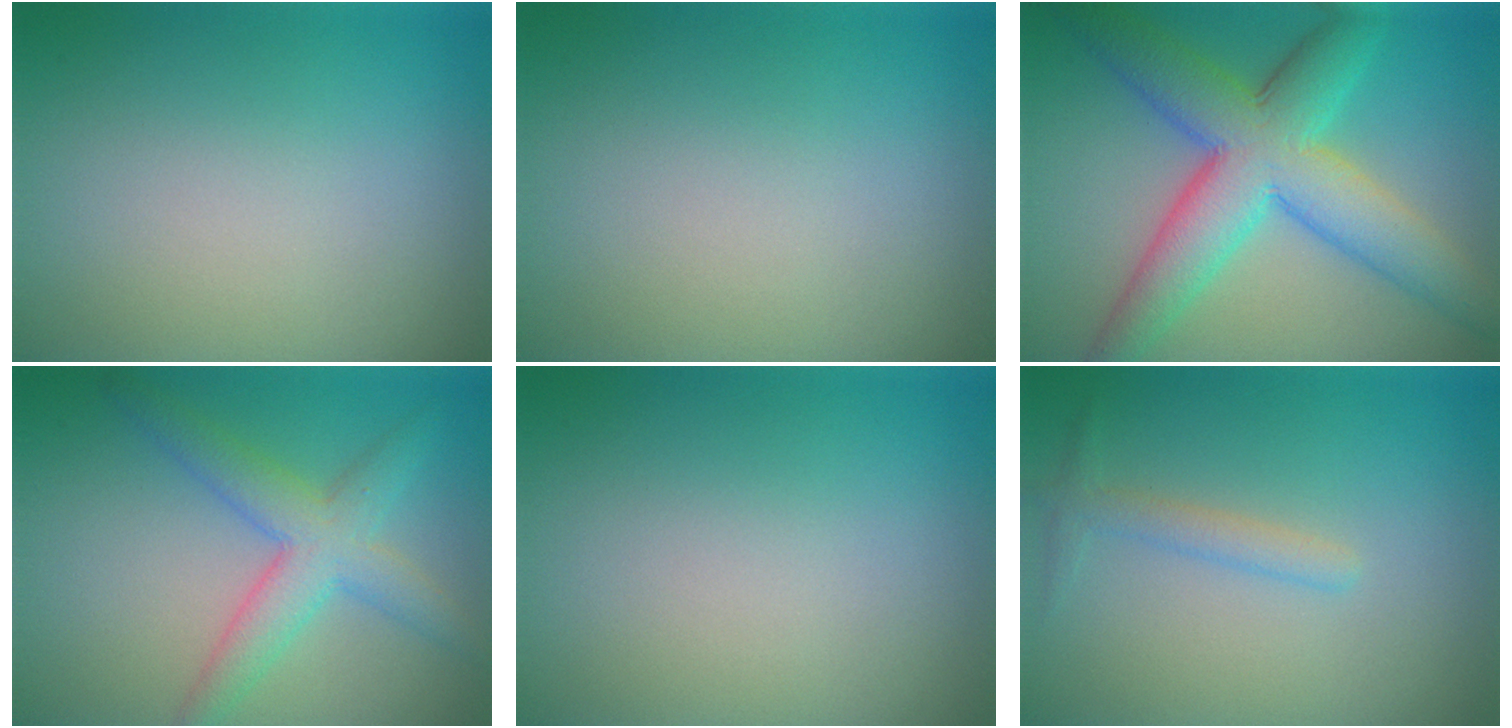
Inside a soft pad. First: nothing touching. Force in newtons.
{"total": 0.0}
{"total": 9.4, "press": 9.4, "slide": 0.2}
{"total": 4.6, "press": 4.6, "slide": 0.2}
{"total": 0.0}
{"total": 1.6, "press": 1.6, "slide": 0.1}